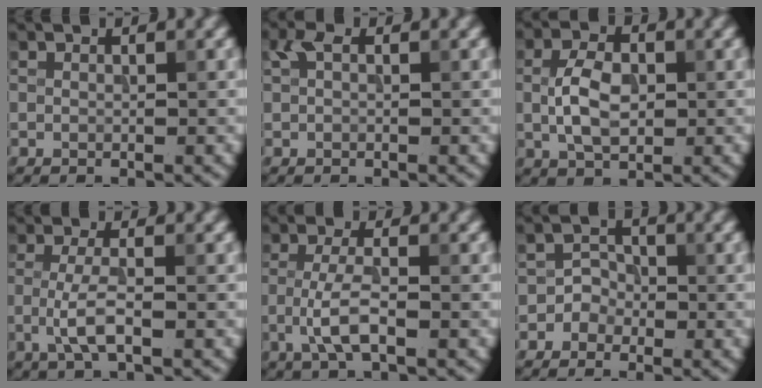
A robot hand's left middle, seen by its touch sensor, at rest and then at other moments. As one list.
[{"total": 1.5, "force": [0.6, 0.8, 1.0], "torque": [-0.021, 0.007, 0.007]}, {"total": 4.4, "force": [0.0, 2.8, 3.5], "torque": [-0.072, 0.003, -0.002]}, {"total": 3.1, "force": [-0.7, 0.8, 2.9], "torque": [-0.063, -0.003, -0.020]}, {"total": 3.4, "force": [-1.0, 1.0, 3.1], "torque": [-0.069, 0.001, -0.027]}, {"total": 1.7, "force": [-0.8, 1.5, 0.3], "torque": [0.014, 0.010, -0.021]}]